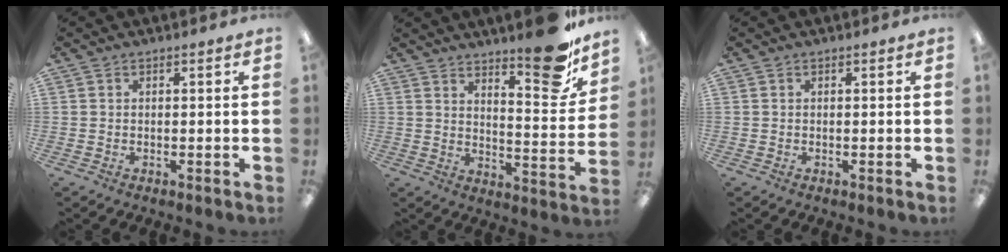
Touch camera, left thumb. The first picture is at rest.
{"total": 14.3, "force": [11.0, 4.1, 8.1], "torque": [-0.094, -0.085, 0.181]}
{"total": 0.0}